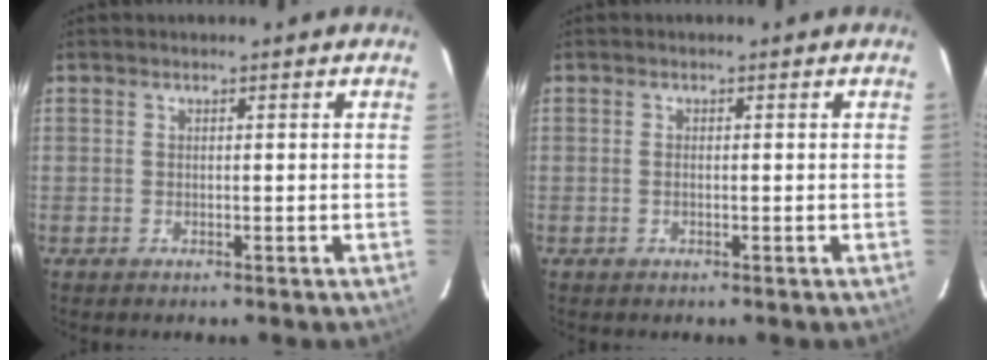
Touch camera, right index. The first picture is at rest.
{"total": 0.6, "force": [-0.1, 0.3, 0.5], "torque": [-0.011, 0.000, -0.004]}